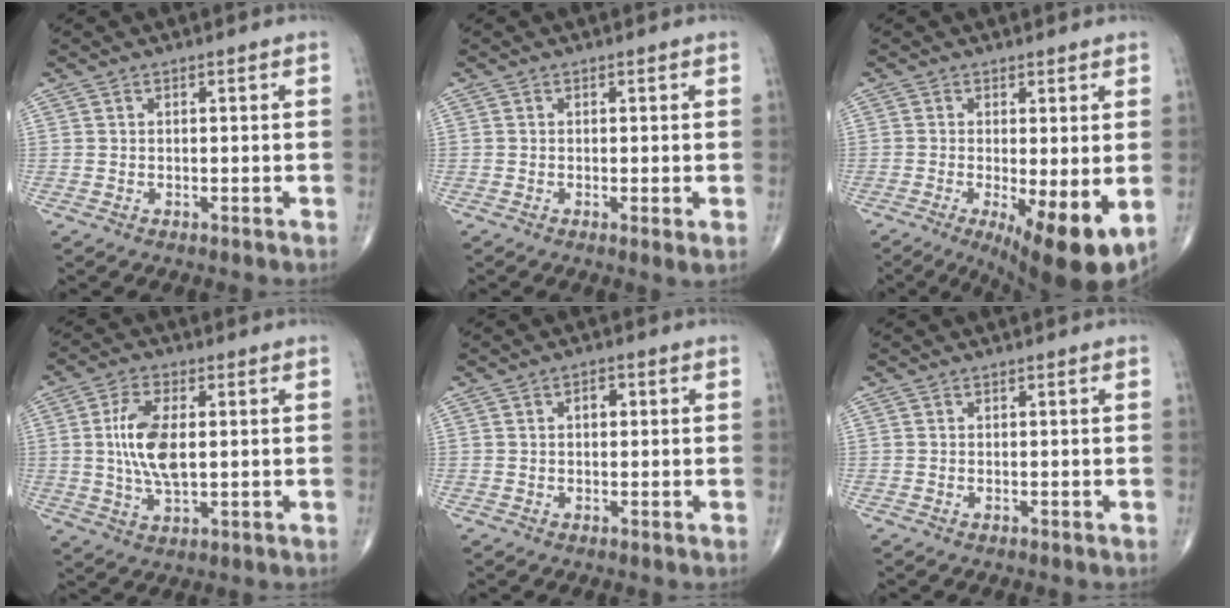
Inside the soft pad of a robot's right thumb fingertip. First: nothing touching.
{"total": 1.5, "force": [-0.2, 0.1, 1.5], "torque": [-0.031, -0.008, -0.006]}
{"total": 11.2, "force": [-2.8, 3.1, 10.3], "torque": [-0.153, -0.023, -0.035]}
{"total": 9.8, "force": [0.9, 4.5, 8.6], "torque": [-0.178, -0.008, 0.018]}
{"total": 2.0, "force": [0.5, 1.3, 1.5], "torque": [-0.019, 0.005, 0.004]}
{"total": 0.0}